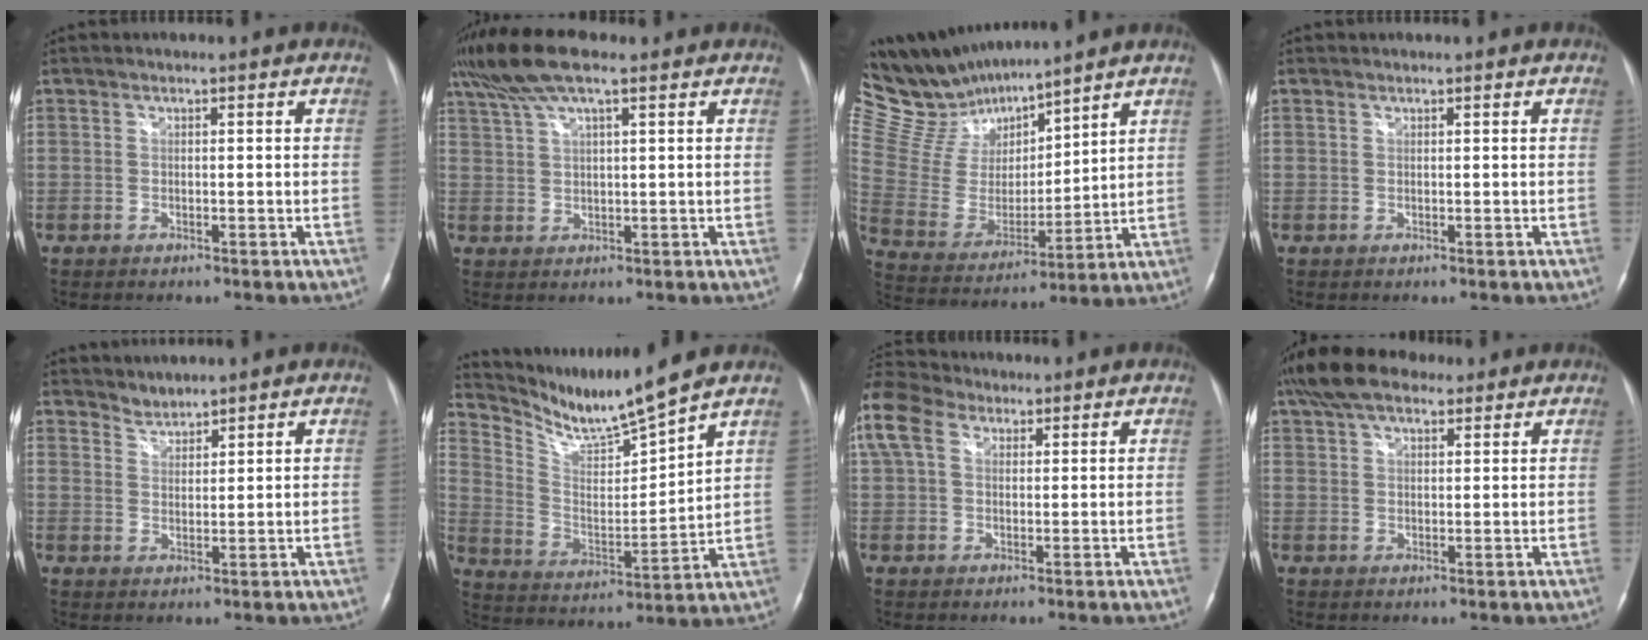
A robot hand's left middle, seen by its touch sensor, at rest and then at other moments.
{"total": 8.7, "force": [6.3, 1.6, 5.7], "torque": [-0.124, 0.030, 0.116]}
{"total": 14.4, "force": [13.5, 3.0, 4.0], "torque": [-0.101, 0.008, 0.275]}
{"total": 0.6, "force": [0.5, 0.4, 0.0], "torque": [0.001, 0.004, 0.009]}
{"total": 2.6, "force": [2.5, 0.5, -0.5], "torque": [0.010, 0.006, 0.049]}
{"total": 11.8, "force": [10.8, -1.4, 4.4], "torque": [-0.094, -0.015, 0.210]}
{"total": 13.6, "force": [7.5, 9.0, 6.9], "torque": [-0.203, 0.071, 0.146]}
{"total": 10.2, "force": [7.6, 4.2, 5.4], "torque": [-0.103, 0.038, 0.136]}